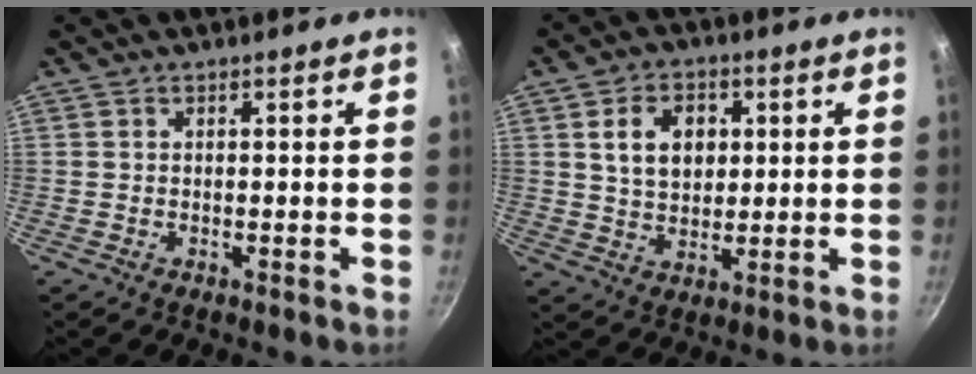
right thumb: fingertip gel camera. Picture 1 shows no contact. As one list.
[{"total": 9.0, "force": [2.3, 6.5, 5.8], "torque": [-0.075, -0.003, 0.040]}]